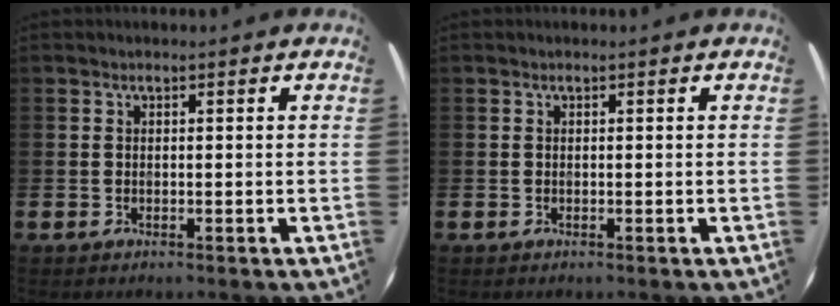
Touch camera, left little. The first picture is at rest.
{"total": 0.0}